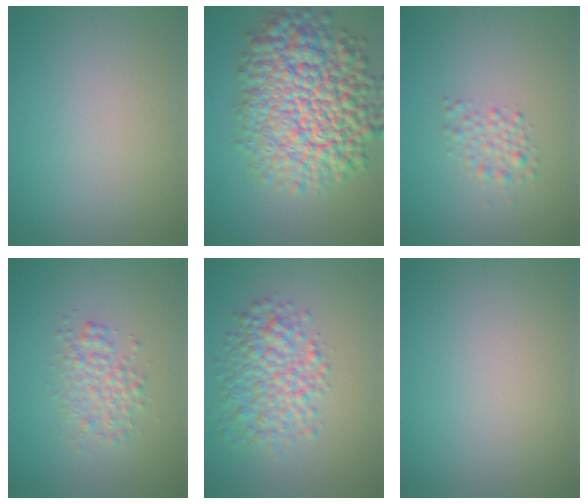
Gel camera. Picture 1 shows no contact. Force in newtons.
{"total": 13.4, "press": 13.4, "slide": 0.5}
{"total": 1.9, "press": 1.8, "slide": 0.1}
{"total": 2.8, "press": 2.8, "slide": 0.0}
{"total": 5.1, "press": 5.1, "slide": 0.1}
{"total": 0.0}